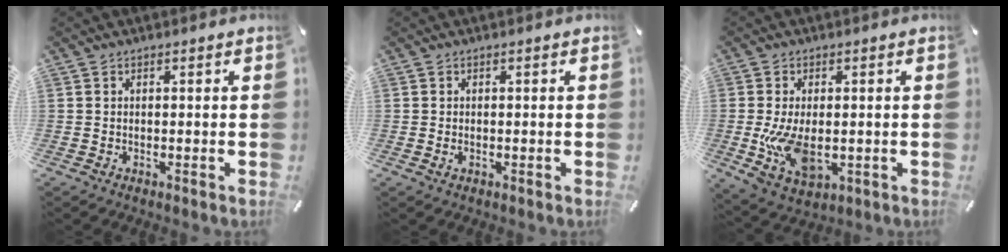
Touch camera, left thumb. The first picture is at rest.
{"total": 0.8, "force": [-0.1, 0.4, 0.7], "torque": [-0.013, 0.000, -0.003]}
{"total": 10.2, "force": [-0.9, 5.8, 8.3], "torque": [-0.184, -0.014, -0.014]}